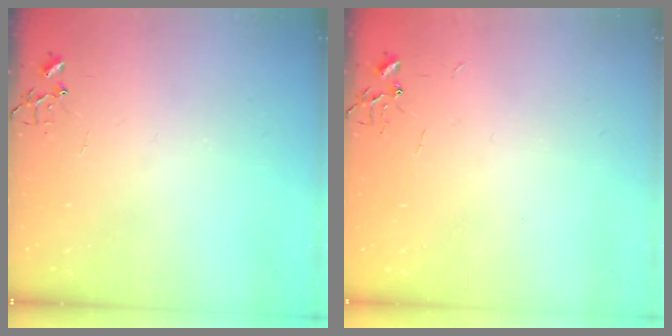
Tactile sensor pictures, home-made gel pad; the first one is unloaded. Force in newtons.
{"total": 1.9, "press": 1.9, "slide": 0.3}